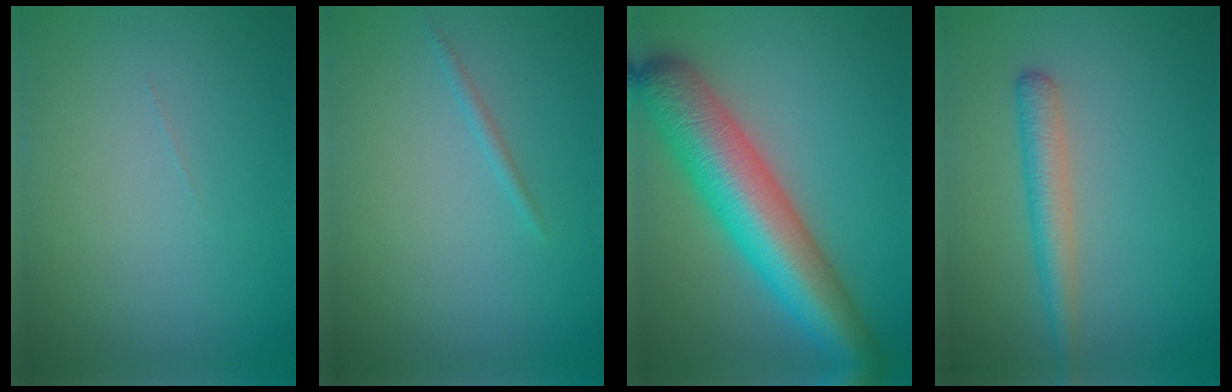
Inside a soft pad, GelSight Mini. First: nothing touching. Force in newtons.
{"total": 0.8, "press": 0.8, "slide": 0.0}
{"total": 10.5, "press": 10.5, "slide": 0.4}
{"total": 2.8, "press": 2.8, "slide": 0.1}